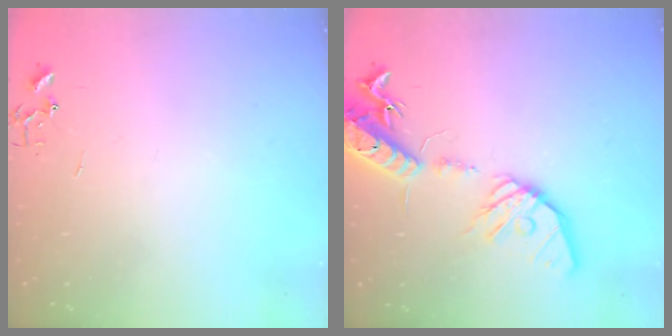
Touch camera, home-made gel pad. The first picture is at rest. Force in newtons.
{"total": 18.6, "press": 18.2, "slide": 3.5}